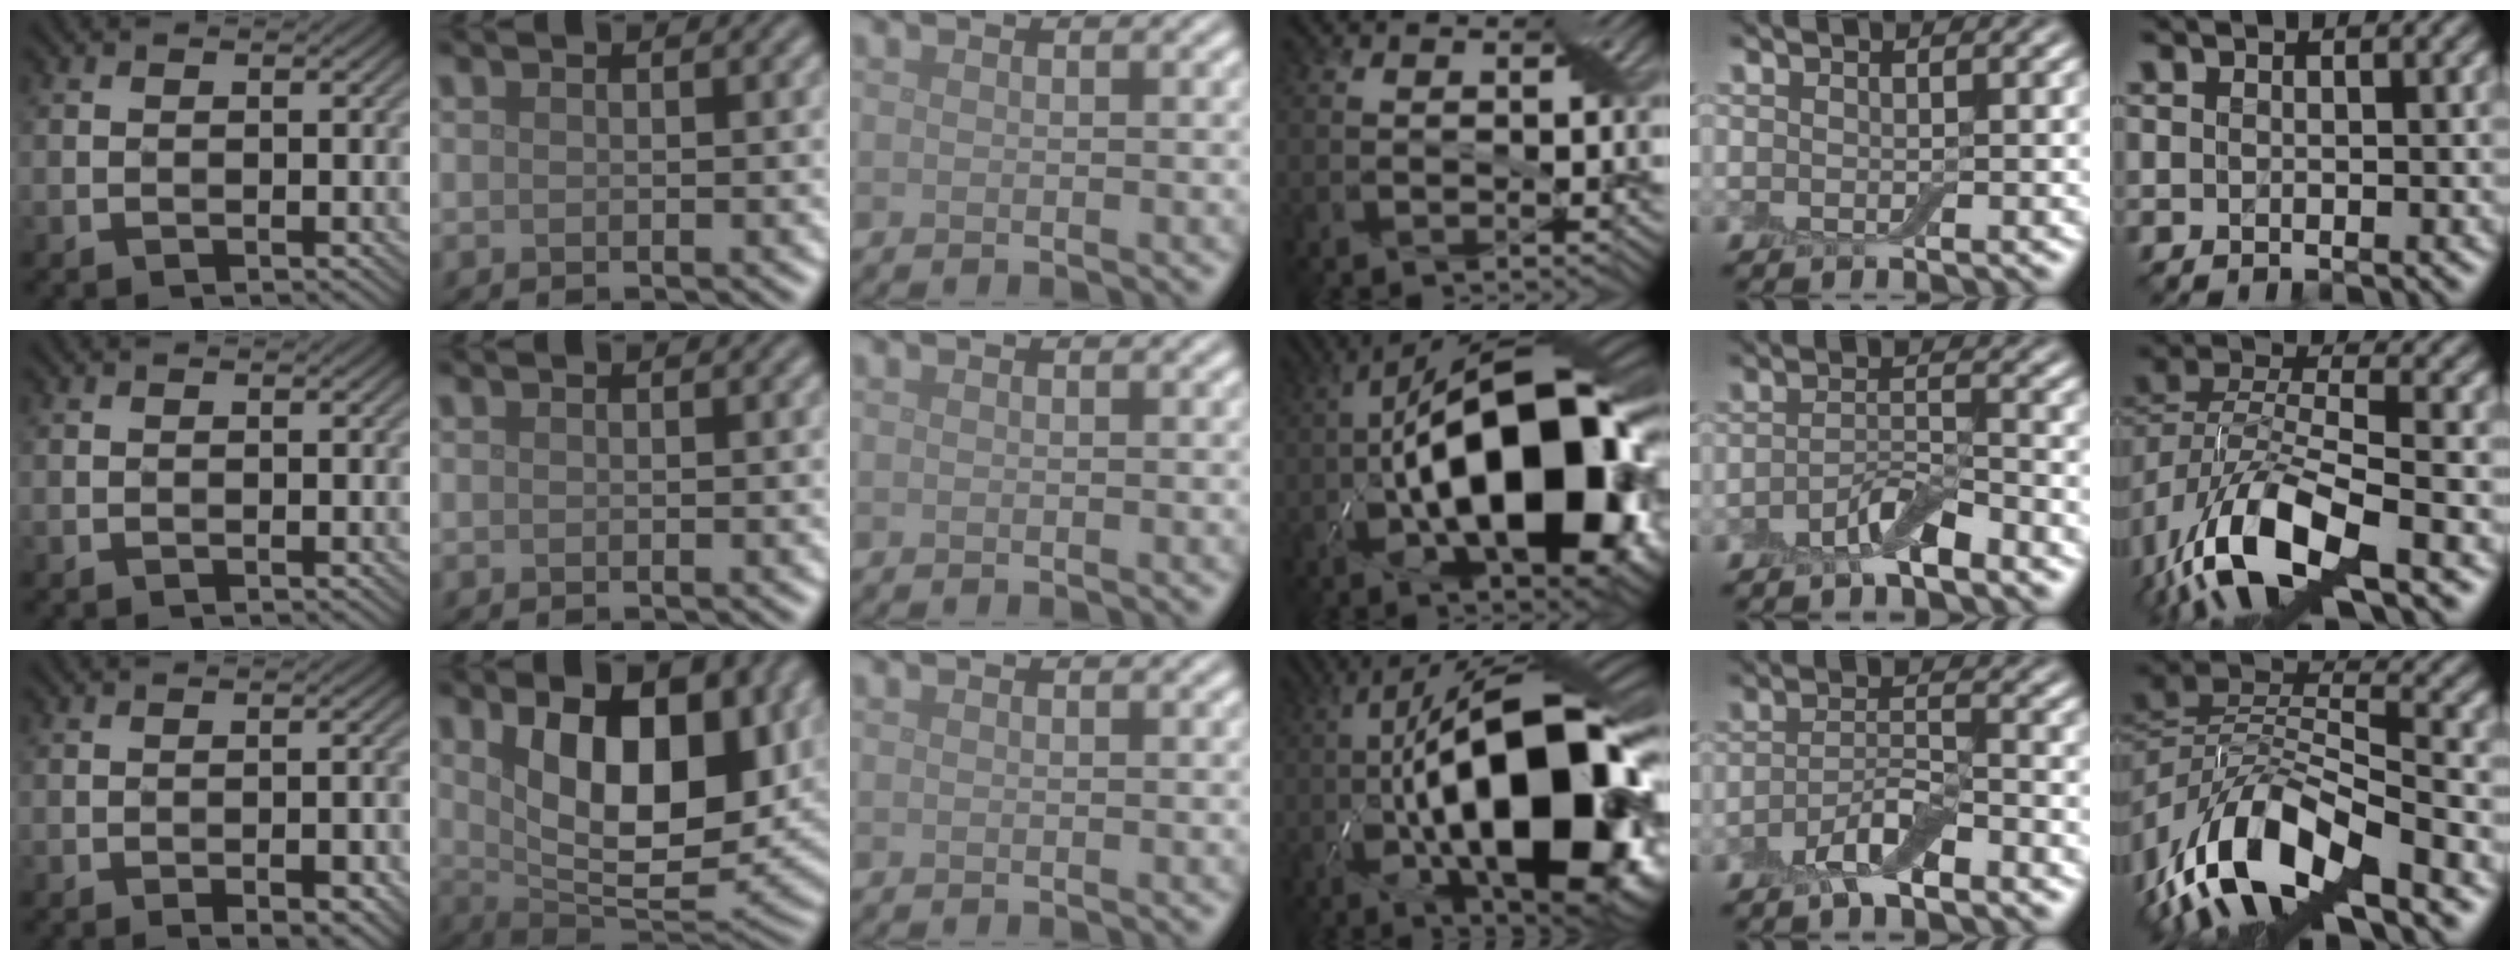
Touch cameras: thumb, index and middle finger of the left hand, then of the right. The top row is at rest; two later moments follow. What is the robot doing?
{"motion": "wrap", "object": "adhesive wrap"}